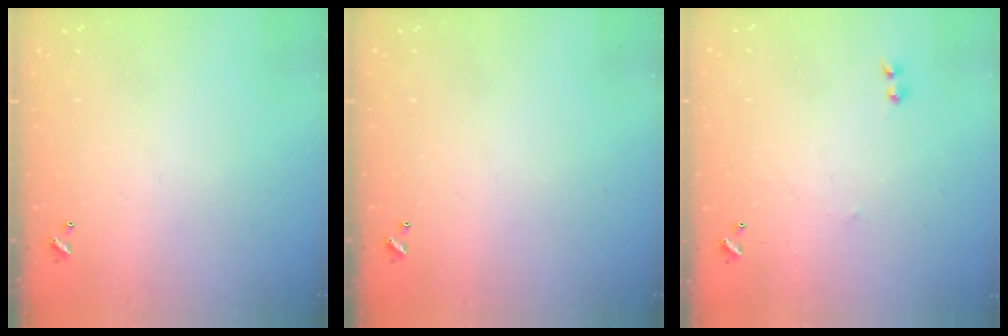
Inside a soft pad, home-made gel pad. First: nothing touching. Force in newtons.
{"total": 0.0}
{"total": 1.2, "press": 1.2, "slide": 0.3}